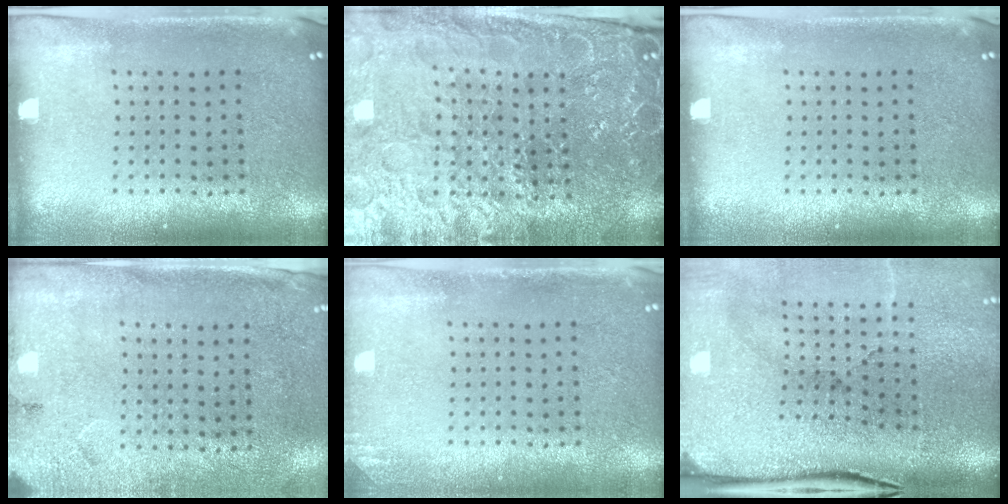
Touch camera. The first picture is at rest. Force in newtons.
{"total": 4.2, "press": 4.1, "slide": 0.9}
{"total": 0.0}
{"total": 2.7, "press": 2.2, "slide": 1.6}
{"total": 1.1, "press": 1.1, "slide": 0.1}
{"total": 5.0, "press": 4.0, "slide": 3.1}